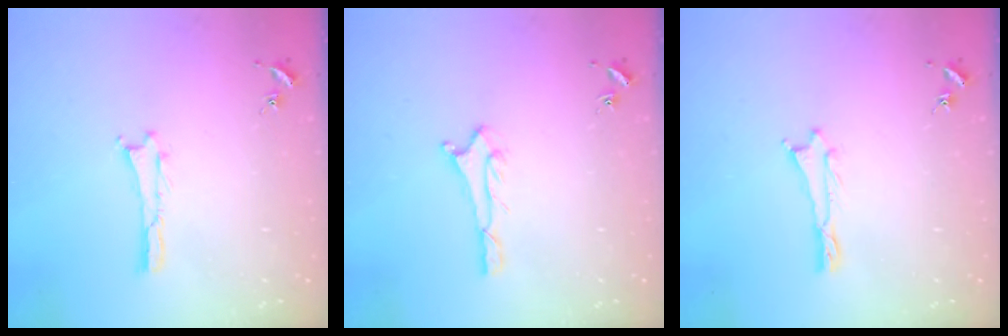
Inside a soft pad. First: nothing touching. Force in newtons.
{"total": 1.6, "press": 1.6, "slide": 0.1}
{"total": 0.5, "press": 0.5, "slide": 0.2}